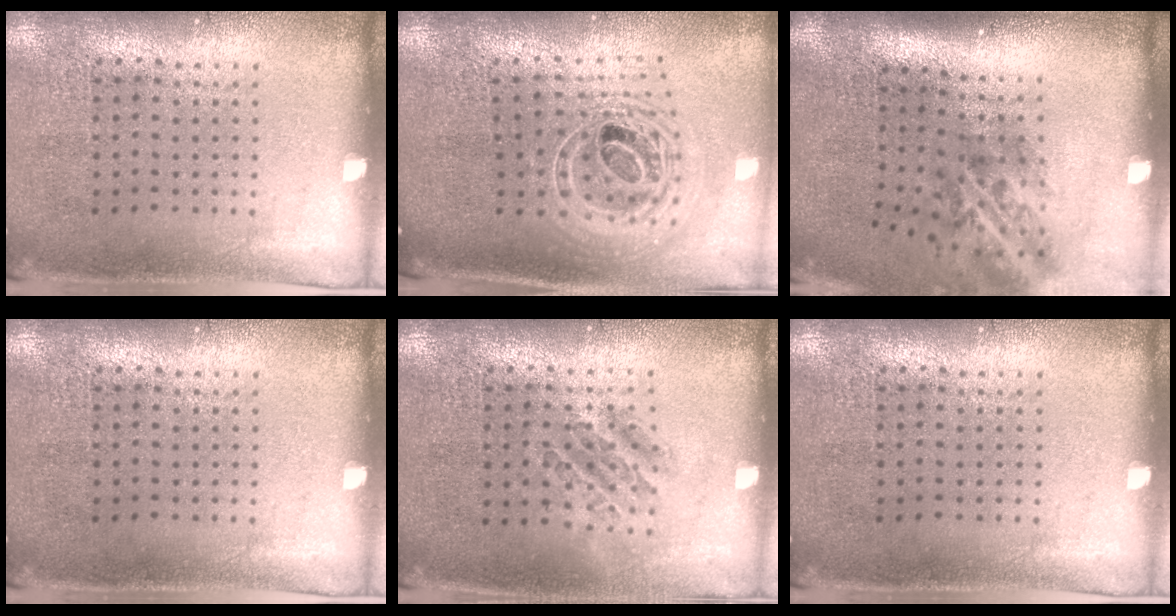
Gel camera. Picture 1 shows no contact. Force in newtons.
{"total": 2.5, "press": 1.8, "slide": 1.8}
{"total": 2.1, "press": 1.3, "slide": 1.6}
{"total": 0.0}
{"total": 1.1, "press": 1.0, "slide": 0.4}
{"total": 0.0}